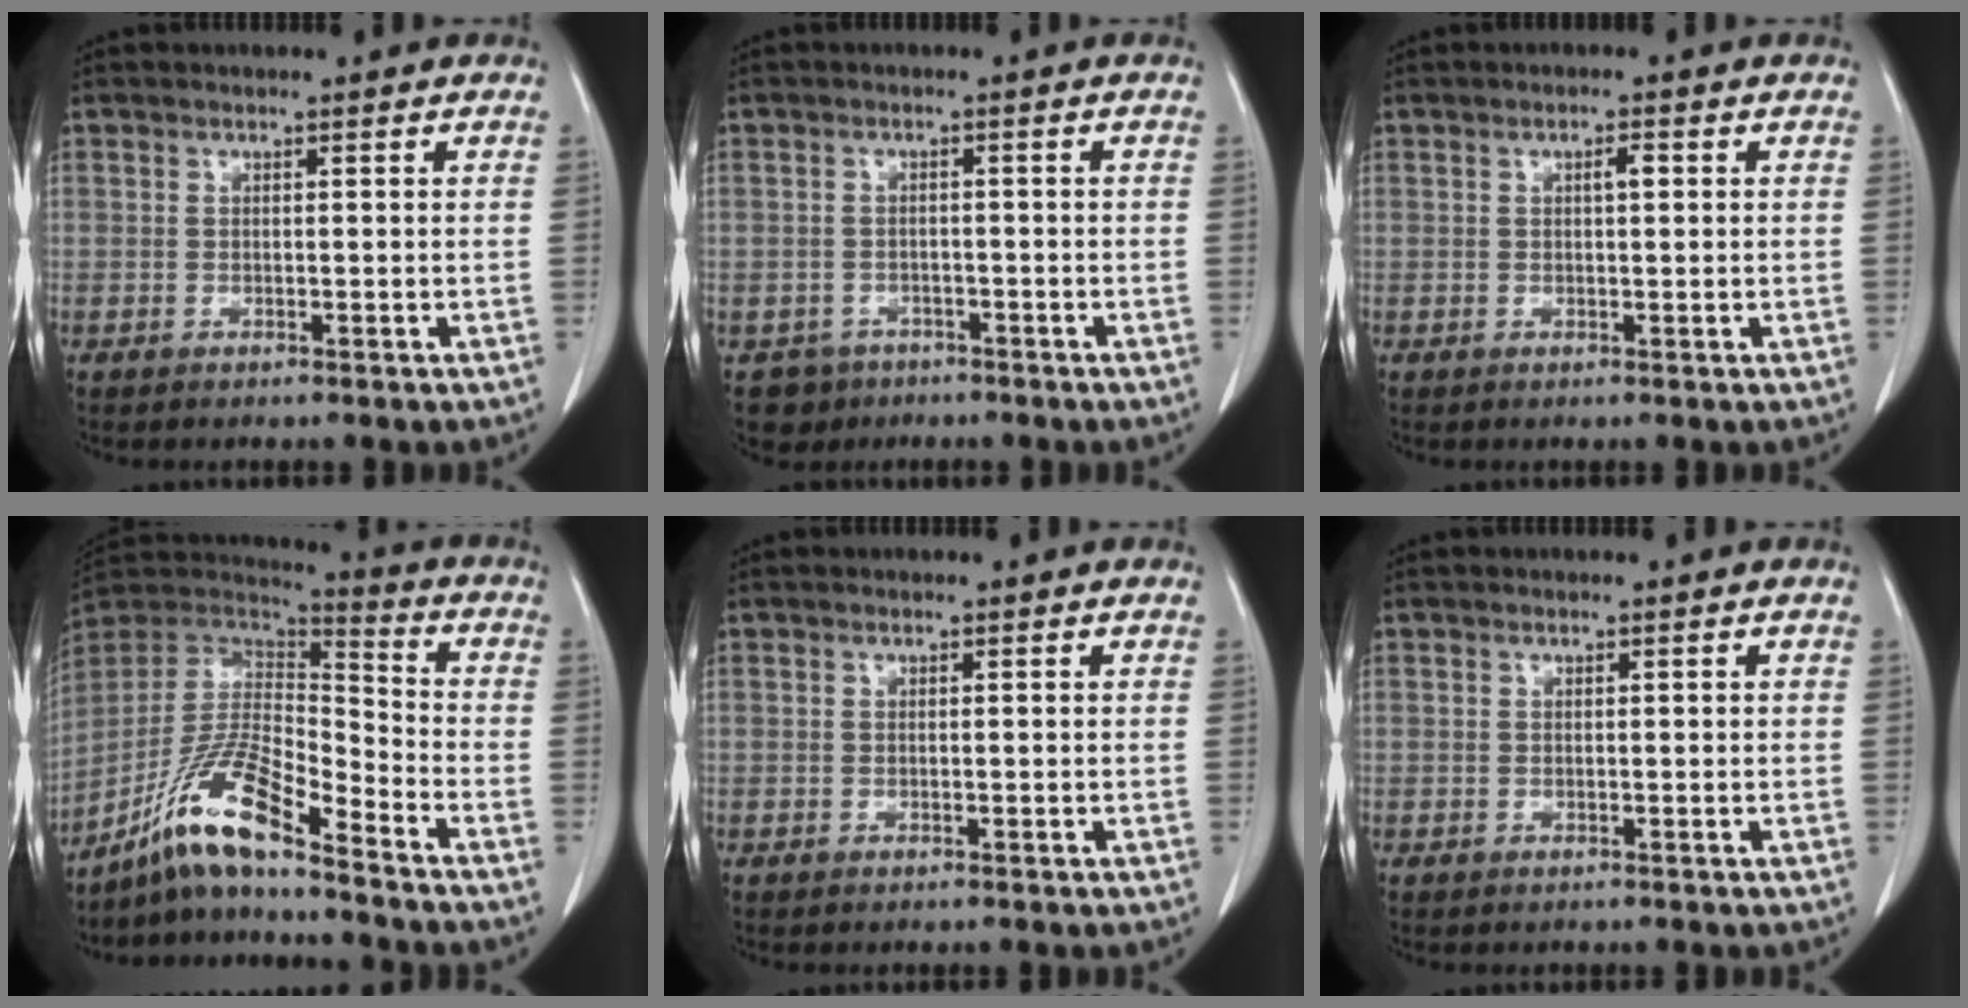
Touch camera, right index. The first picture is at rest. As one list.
[{"total": 3.6, "force": [-2.3, 2.8, -0.3], "torque": [0.005, 0.008, -0.035]}, {"total": 1.5, "force": [0.4, 0.4, 1.4], "torque": [-0.022, 0.004, 0.006]}, {"total": 13.2, "force": [-9.7, 1.3, 8.9], "torque": [-0.177, 0.010, -0.181]}, {"total": 0.0}, {"total": 0.0}]